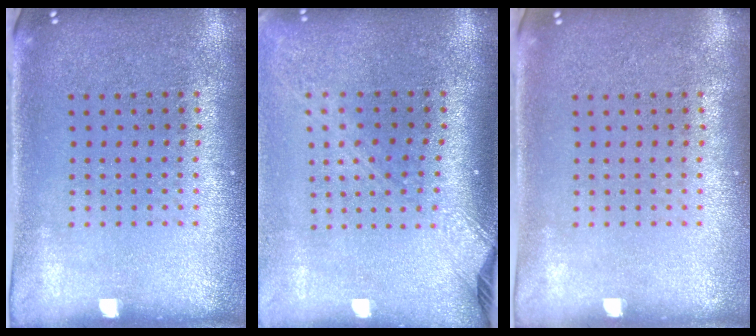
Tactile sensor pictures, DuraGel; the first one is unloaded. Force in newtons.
{"total": 2.2, "press": 1.6, "slide": 1.5}
{"total": 0.0}